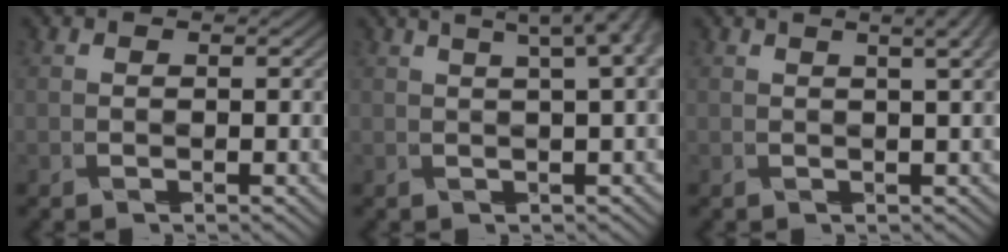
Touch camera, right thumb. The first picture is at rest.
{"total": 6.9, "force": [2.9, 1.3, 6.2], "torque": [-0.085, 0.021, 0.040]}
{"total": 3.6, "force": [1.6, 0.7, 3.2], "torque": [-0.045, 0.012, 0.024]}